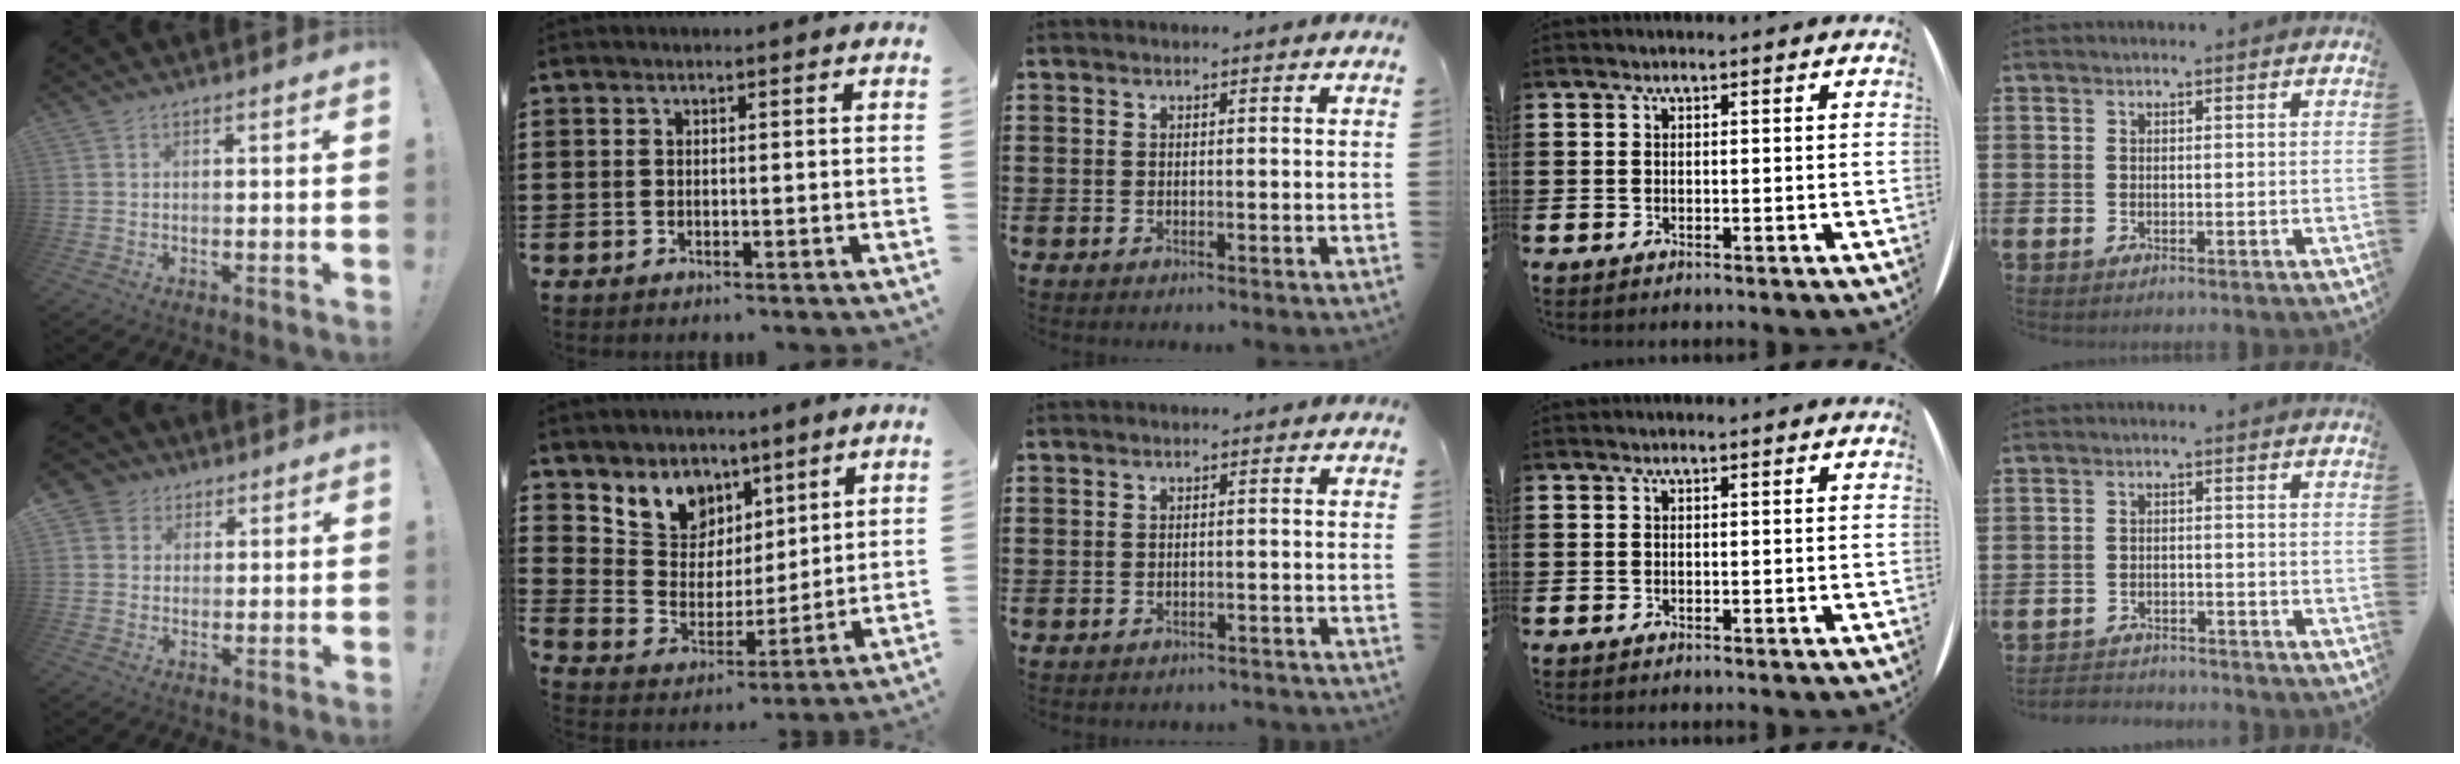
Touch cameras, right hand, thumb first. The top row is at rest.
{"thumb": {"total": 5.0, "force": [1.8, 4.6, 1.1], "torque": [-0.019, -0.004, 0.037]}, "index": {"total": 7.7, "force": [5.3, 5.6, 0.5], "torque": [-0.055, -0.038, 0.100]}, "middle": {"total": 1.2, "force": [-1.2, 0.1, 0.1], "torque": [-0.006, 0.001, -0.025]}, "little": {"total": 2.2, "force": [-2.2, 0.2, -0.3], "torque": [-0.003, 0.001, -0.050]}}